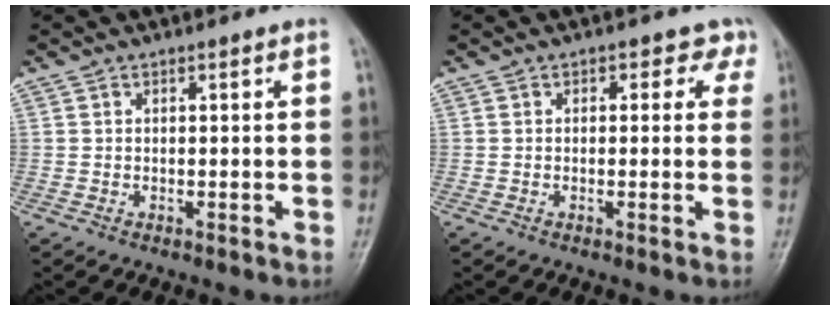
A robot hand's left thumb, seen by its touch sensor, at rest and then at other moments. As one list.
[{"total": 2.7, "force": [1.3, 2.1, 1.2], "torque": [0.024, 0.001, 0.001]}]